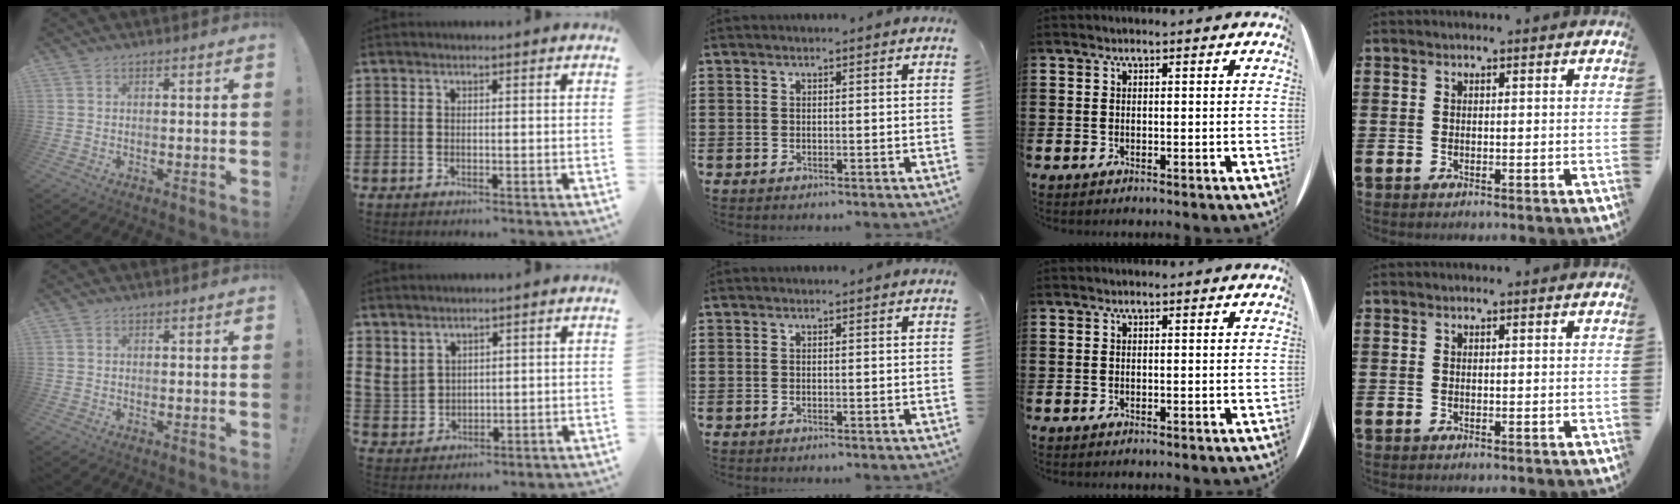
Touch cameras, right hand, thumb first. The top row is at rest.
{"index": {"total": 3.5, "force": [2.7, 2.2, 0.4], "torque": [-0.023, 0.003, 0.053]}}